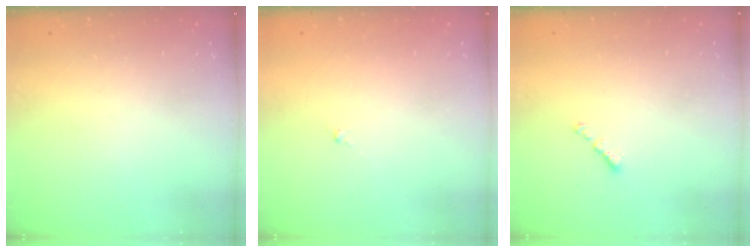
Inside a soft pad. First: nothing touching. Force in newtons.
{"total": 0.0}
{"total": 1.1, "press": 1.0, "slide": 0.4}